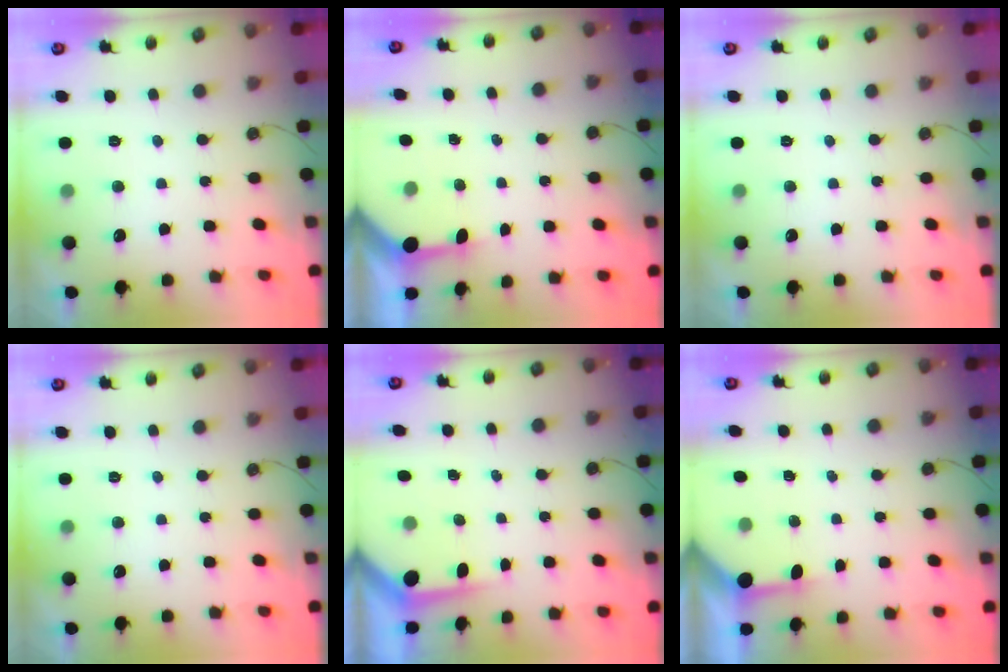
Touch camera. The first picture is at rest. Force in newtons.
{"total": 3.3, "press": 3.3, "slide": 0.4}
{"total": 0.0}
{"total": 0.0}
{"total": 3.6, "press": 3.6, "slide": 0.4}
{"total": 3.2, "press": 3.2, "slide": 0.4}